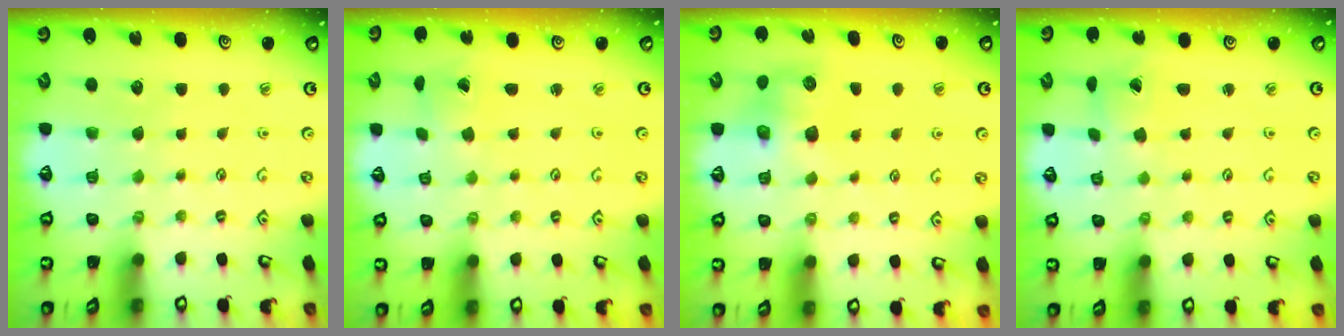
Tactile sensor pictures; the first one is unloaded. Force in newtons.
{"total": 1.1, "press": 1.0, "slide": 0.4}
{"total": 7.4, "press": 7.4, "slide": 0.8}
{"total": 1.9, "press": 1.9, "slide": 0.2}